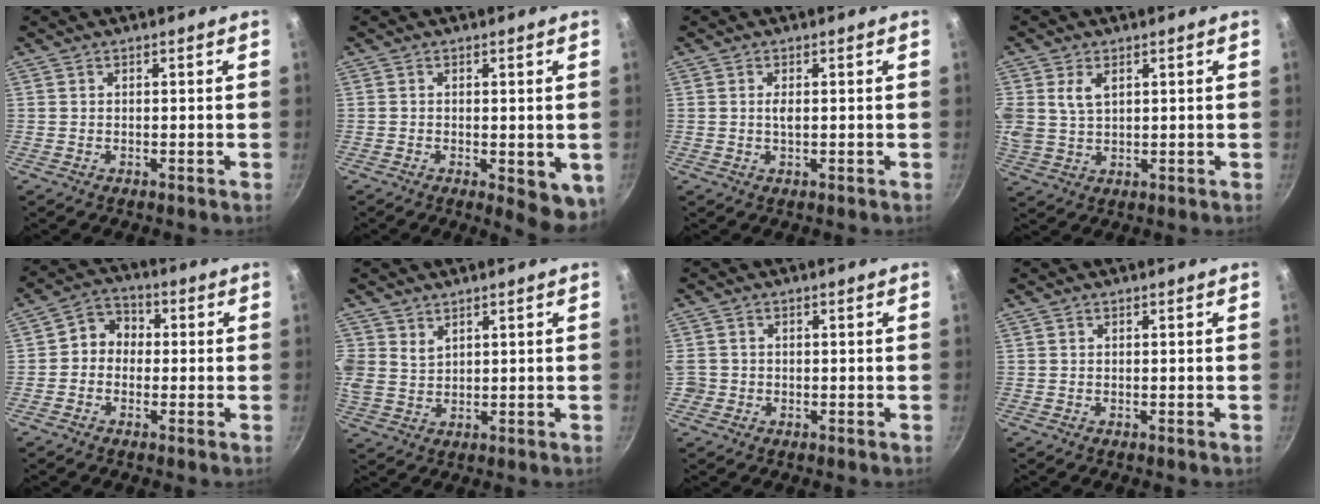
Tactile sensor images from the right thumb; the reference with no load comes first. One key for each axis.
{"total": 3.8, "fx": -1.3, "fy": 1.2, "fz": 3.4, "tx": -0.051, "ty": -0.009, "tz": -0.018}
{"total": 1.4, "fx": 0.2, "fy": 0.5, "fz": 1.3, "tx": -0.025, "ty": 0.000, "tz": 0.003}
{"total": 7.0, "fx": 2.6, "fy": 4.6, "fz": 4.6, "tx": -0.092, "ty": 0.000, "tz": 0.054}
{"total": 5.8, "fx": -0.3, "fy": 5.0, "fz": 2.8, "tx": -0.018, "ty": 0.019, "tz": -0.024}
{"total": 6.6, "fx": 3.4, "fy": 4.8, "fz": 2.8, "tx": -0.056, "ty": 0.003, "tz": 0.076}
{"total": 2.6, "fx": -0.6, "fy": 2.4, "fz": 0.8, "tx": -0.011, "ty": 0.004, "tz": -0.012}
{"total": 0.0}